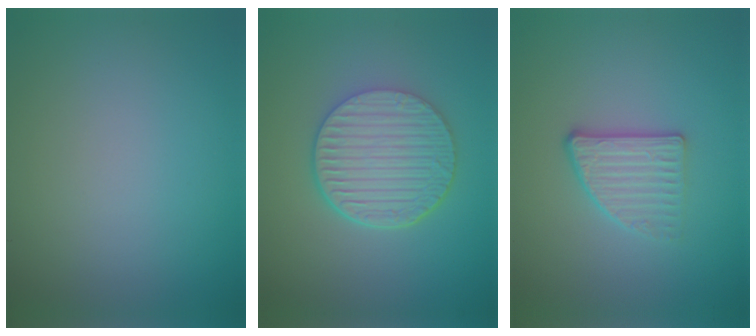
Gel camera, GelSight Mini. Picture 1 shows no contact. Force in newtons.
{"total": 6.5, "press": 4.7, "slide": 4.4}
{"total": 2.8, "press": 2.5, "slide": 1.4}